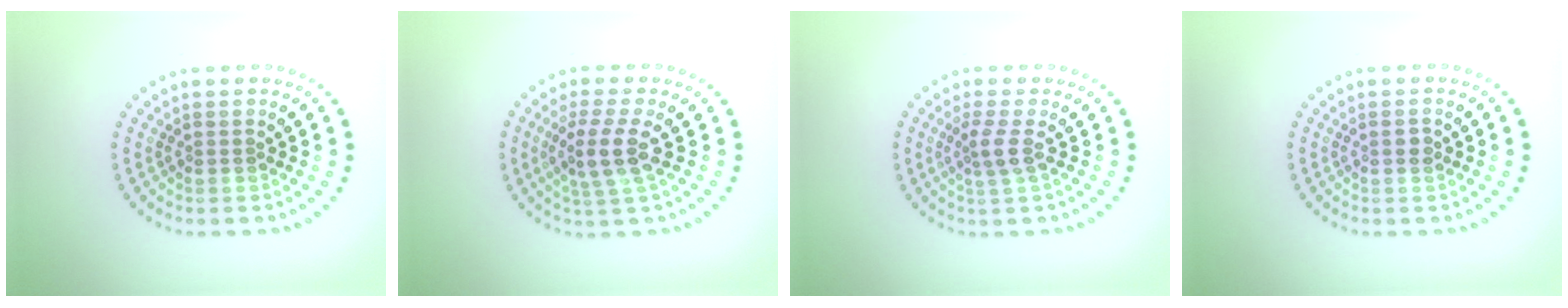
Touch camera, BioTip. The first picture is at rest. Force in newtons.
{"total": 3.6, "press": 3.2, "slide": 1.7}
{"total": 2.0, "press": 1.6, "slide": 1.3}
{"total": 1.0, "press": 1.0, "slide": 0.3}